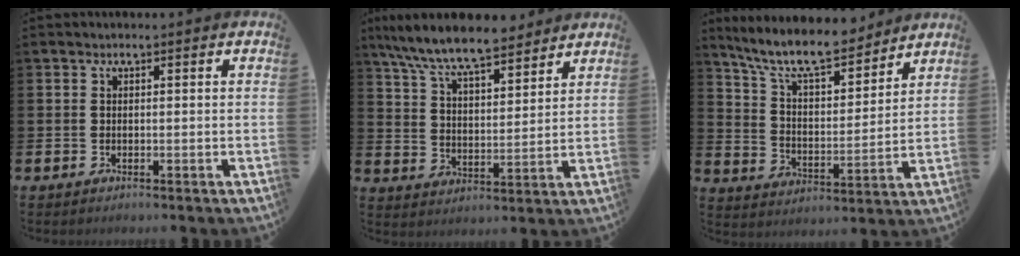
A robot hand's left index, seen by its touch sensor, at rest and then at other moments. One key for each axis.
{"total": 9.0, "fx": 8.2, "fy": 1.5, "fz": 3.3, "tx": -0.102, "ty": -0.039, "tz": 0.149}
{"total": 10.2, "fx": 9.1, "fy": 2.5, "fz": 4.1, "tx": -0.107, "ty": -0.056, "tz": 0.158}